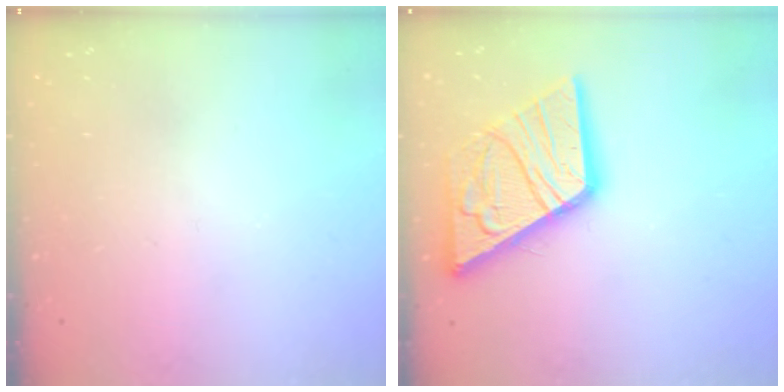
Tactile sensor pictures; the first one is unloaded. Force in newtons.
{"total": 17.1, "press": 17.0, "slide": 1.8}